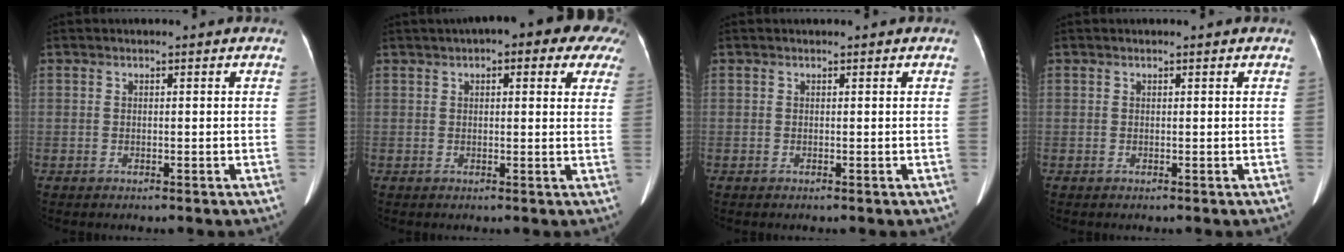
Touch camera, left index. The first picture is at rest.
{"total": 12.1, "force": [7.3, 3.9, 8.8], "torque": [-0.099, 0.036, 0.077]}
{"total": 0.0}
{"total": 0.0}